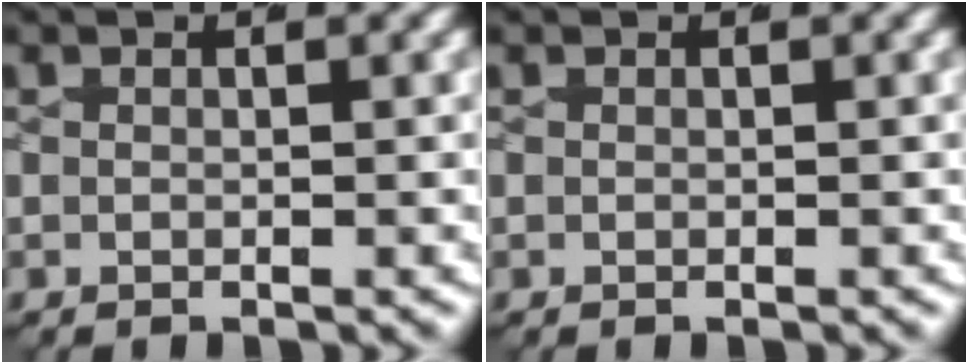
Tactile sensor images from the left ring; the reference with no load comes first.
{"total": 0.0}